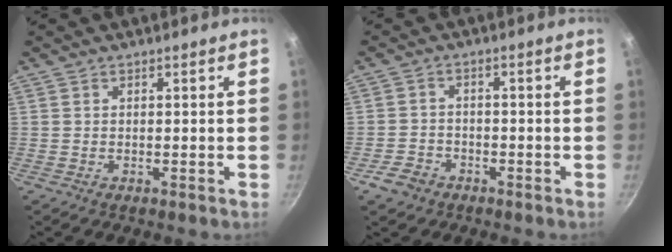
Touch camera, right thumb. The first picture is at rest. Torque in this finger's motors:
{"motor_torque": [0.38, 0.57, -0.19, 0.08, 0.09]}